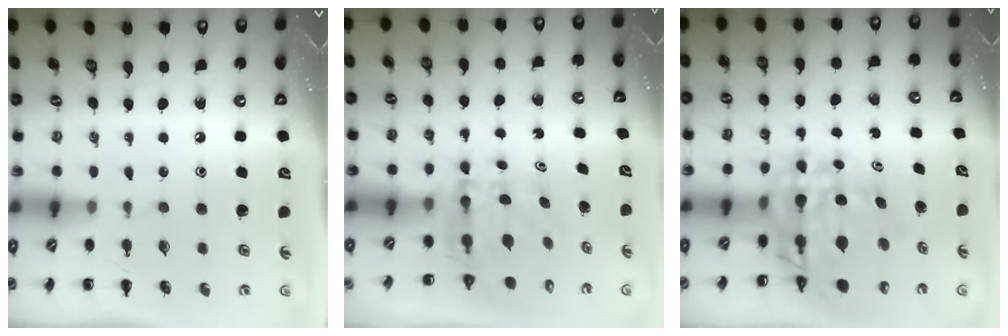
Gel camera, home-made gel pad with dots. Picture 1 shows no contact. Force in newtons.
{"total": 5.4, "press": 5.3, "slide": 1.0}
{"total": 11.0, "press": 10.4, "slide": 3.7}